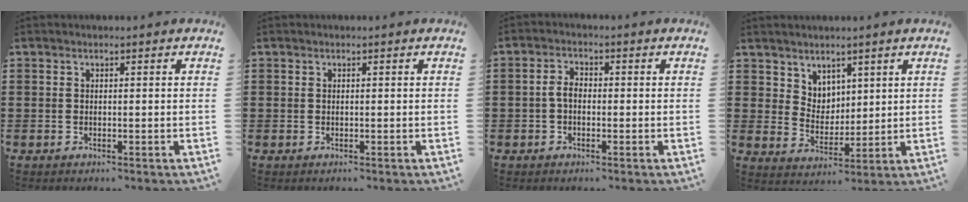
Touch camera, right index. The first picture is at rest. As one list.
[{"total": 0.0}, {"total": 2.8, "force": [-0.5, 1.6, 2.2], "torque": [-0.057, -0.002, -0.015]}, {"total": 4.8, "force": [3.6, 3.2, 0.1], "torque": [-0.022, -0.002, 0.067]}]